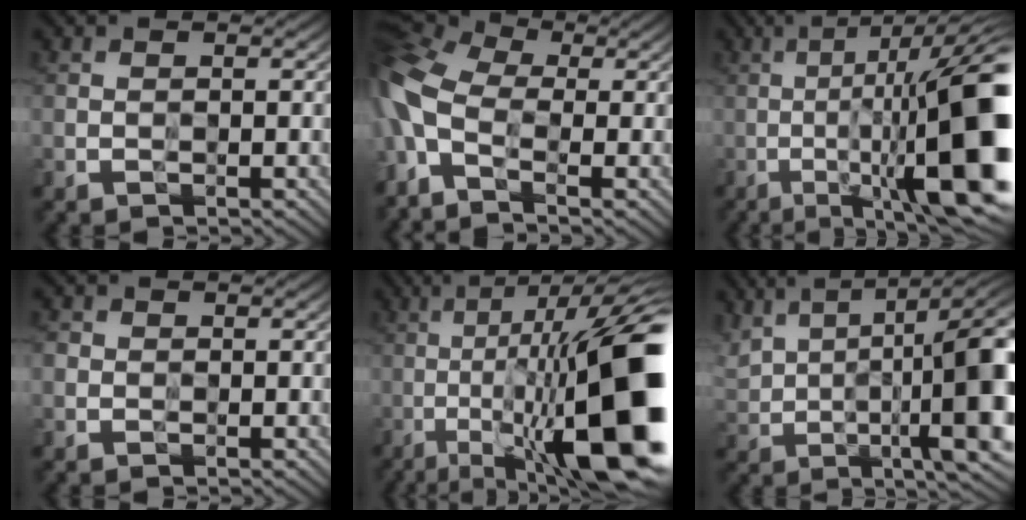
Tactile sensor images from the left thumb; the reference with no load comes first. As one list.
[{"total": 11.5, "force": [-2.8, 6.1, 9.3], "torque": [-0.256, -0.018, -0.060]}, {"total": 18.1, "force": [-3.1, 4.7, 17.2], "torque": [-0.245, 0.021, -0.041]}, {"total": 1.8, "force": [0.1, 1.7, 0.7], "torque": [-0.016, -0.004, 0.002]}, {"total": 18.7, "force": [-5.1, 4.7, 17.3], "torque": [-0.274, 0.016, -0.075]}, {"total": 17.0, "force": [2.3, 5.9, 15.8], "torque": [-0.252, 0.023, 0.057]}]